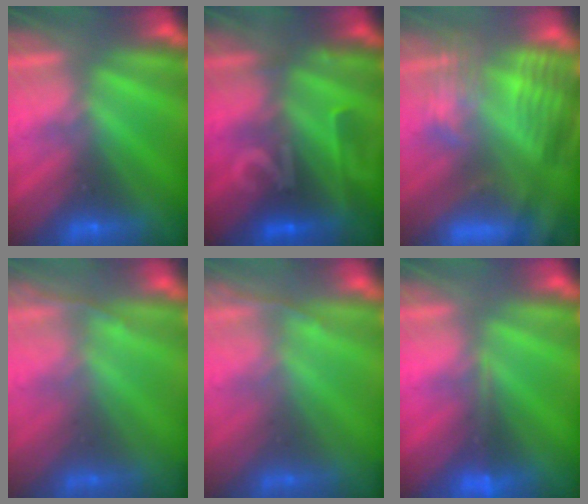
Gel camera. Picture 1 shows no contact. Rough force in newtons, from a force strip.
{"total": 2.3}
{"total": 12.7}
{"total": 1.4}
{"total": 1.4}
{"total": 1.6}